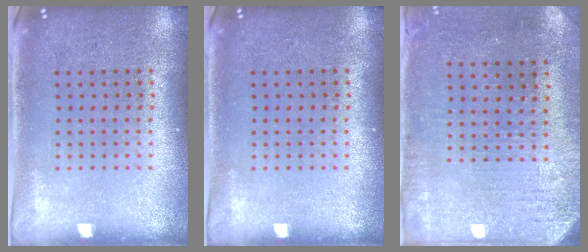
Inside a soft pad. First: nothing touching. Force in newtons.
{"total": 0.0}
{"total": 3.1, "press": 2.6, "slide": 1.7}